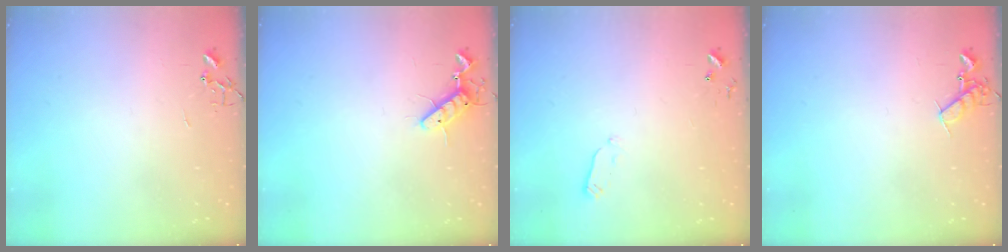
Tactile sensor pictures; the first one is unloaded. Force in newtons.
{"total": 8.5, "press": 8.4, "slide": 1.5}
{"total": 2.7, "press": 2.6, "slide": 0.4}
{"total": 7.5, "press": 7.5, "slide": 0.8}